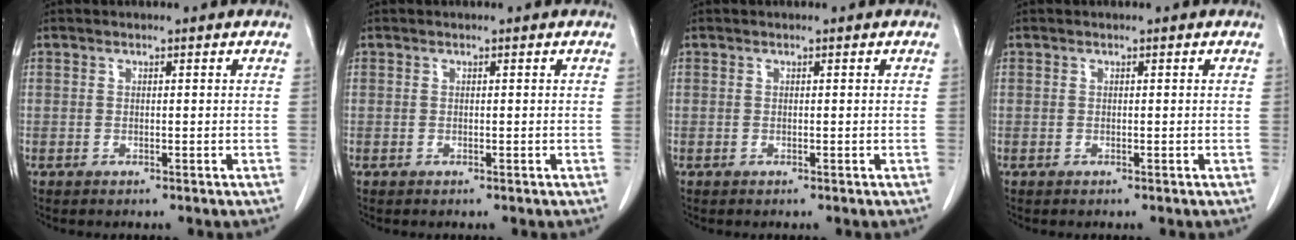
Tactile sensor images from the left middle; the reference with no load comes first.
{"total": 0.0}
{"total": 0.0}
{"total": 0.0}